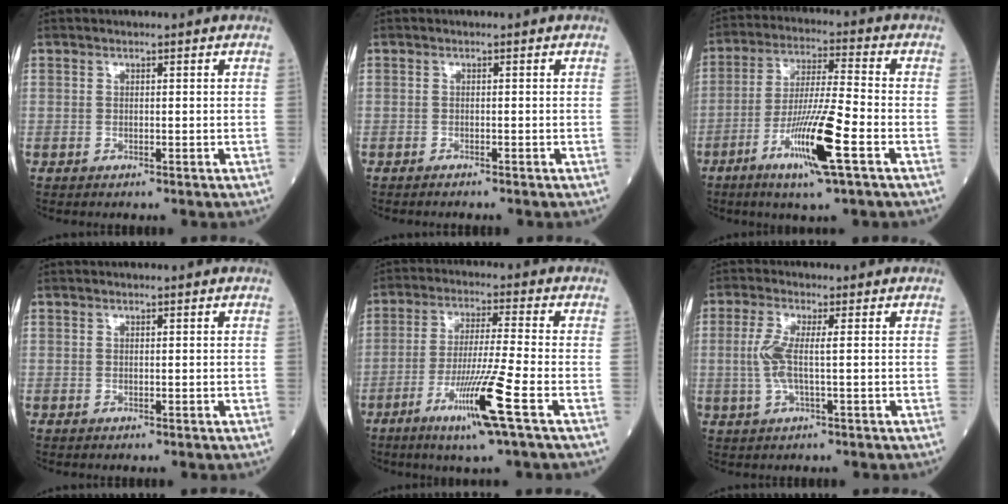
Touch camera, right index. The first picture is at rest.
{"total": 0.9, "force": [-0.8, 0.0, 0.3], "torque": [-0.007, -0.001, -0.012]}
{"total": 12.2, "force": [-5.3, -0.1, 11.0], "torque": [-0.210, -0.015, -0.099]}
{"total": 0.0}
{"total": 10.9, "force": [-5.0, -1.4, 9.5], "torque": [-0.182, -0.023, -0.096]}
{"total": 4.9, "force": [0.2, 0.8, 4.8], "torque": [-0.117, 0.002, -0.001]}